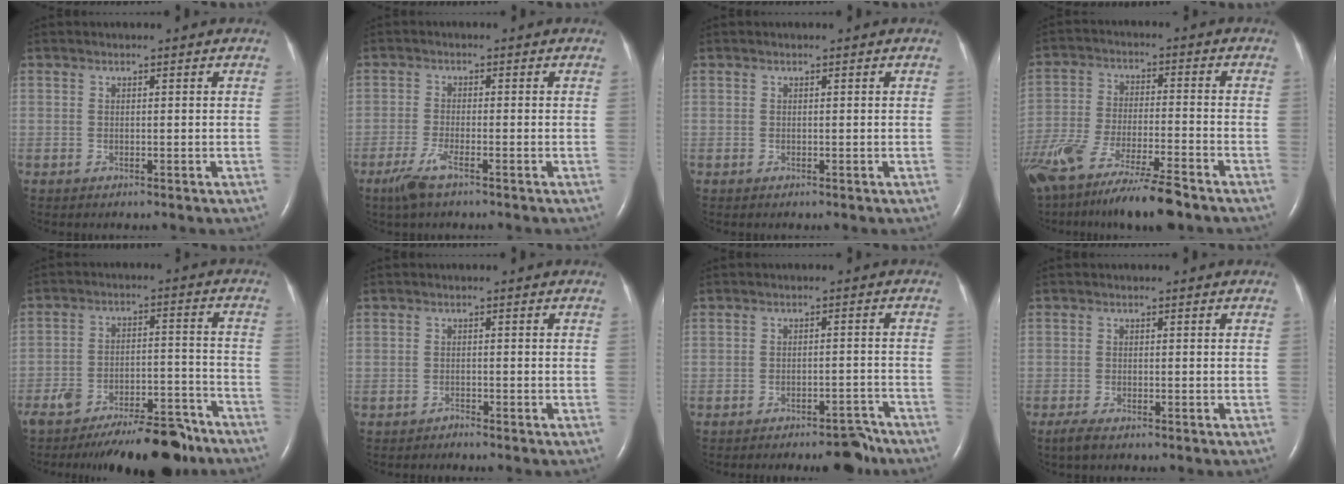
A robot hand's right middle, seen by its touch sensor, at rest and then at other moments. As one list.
[{"total": 3.9, "force": [-2.6, 0.4, 2.9], "torque": [-0.074, -0.010, -0.054]}, {"total": 0.0}, {"total": 18.4, "force": [-14.2, 2.1, 11.5], "torque": [-0.222, -0.056, -0.249]}, {"total": 15.0, "force": [-12.8, 3.6, 6.9], "torque": [-0.087, 0.016, -0.191]}, {"total": 0.7, "force": [-0.7, 0.0, -0.1], "torque": [-0.003, -0.004, -0.012]}, {"total": 5.6, "force": [-4.9, 1.6, 2.4], "torque": [-0.021, 0.009, -0.069]}, {"total": 2.1, "force": [-1.5, 0.5, 1.4], "torque": [-0.035, -0.007, -0.028]}]